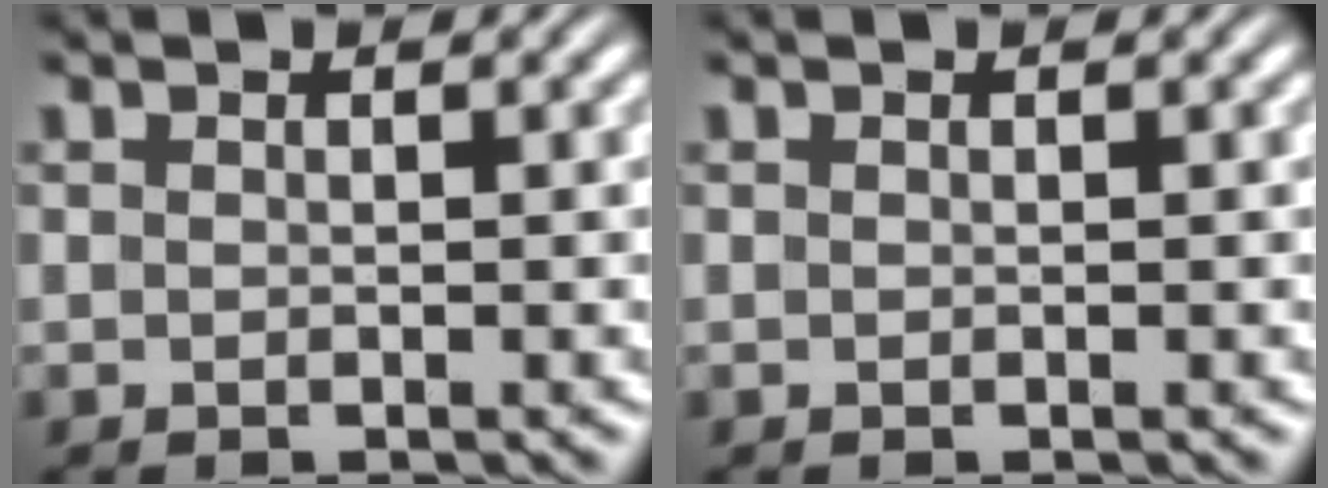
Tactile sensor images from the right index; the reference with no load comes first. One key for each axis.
{"total": 0.0}